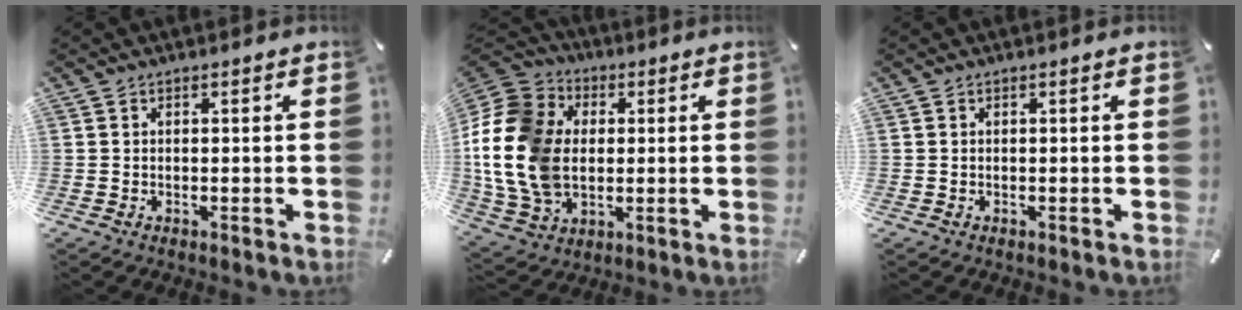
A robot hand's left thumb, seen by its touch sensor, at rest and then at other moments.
{"total": 19.0, "force": [-0.8, 15.3, 11.4], "torque": [-0.272, 0.009, -0.019]}
{"total": 0.0}